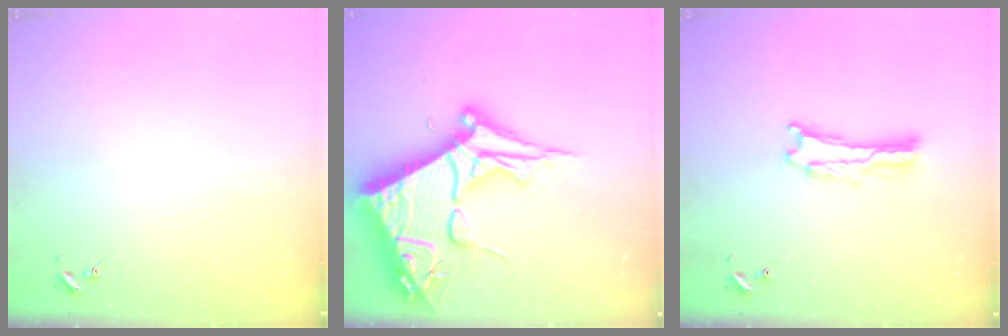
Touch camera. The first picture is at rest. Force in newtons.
{"total": 15.2, "press": 15.1, "slide": 1.8}
{"total": 1.0, "press": 1.0, "slide": 0.2}